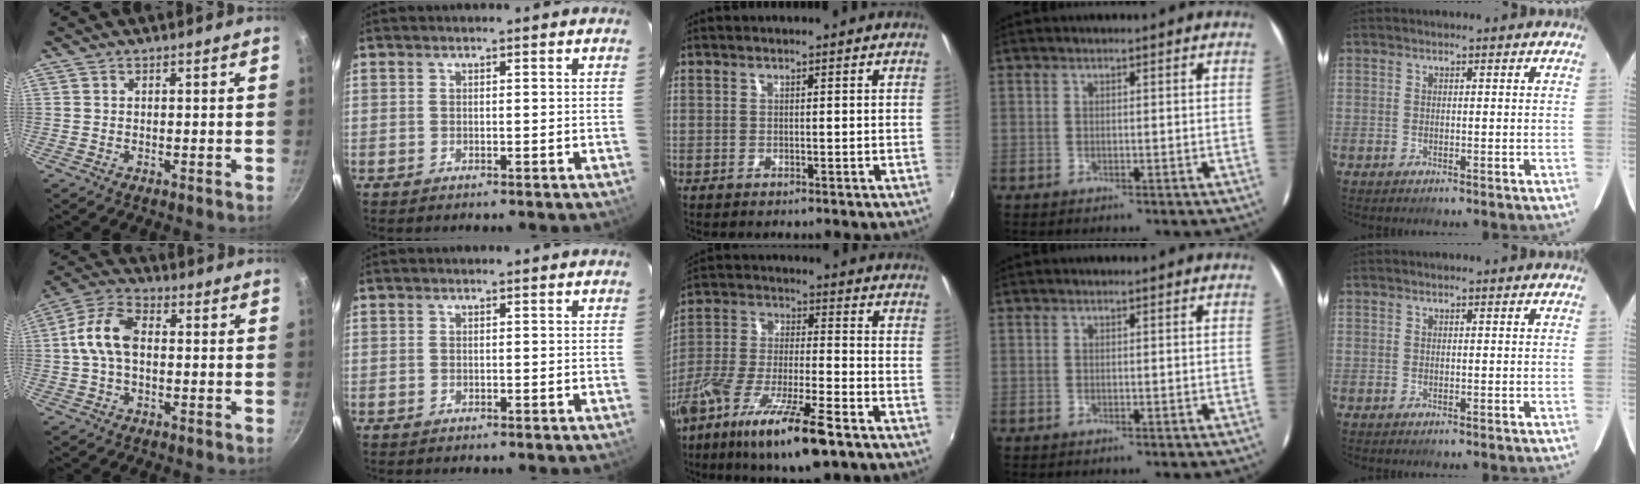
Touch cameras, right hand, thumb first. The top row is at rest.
{"thumb": {"total": 9.9, "force": [0.3, 6.0, 7.9], "torque": [-0.151, 0.032, -0.007]}, "middle": {"total": 17.4, "force": [-10.6, 3.5, 13.3], "torque": [-0.264, -0.047, -0.198]}}